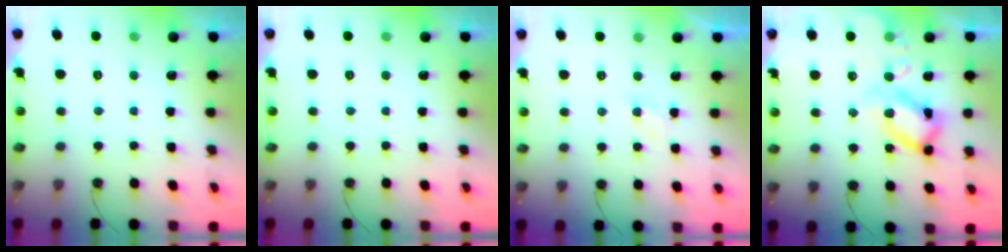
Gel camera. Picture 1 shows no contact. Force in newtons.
{"total": 0.0}
{"total": 1.5, "press": 1.4, "slide": 0.4}
{"total": 15.2, "press": 15.2, "slide": 1.5}